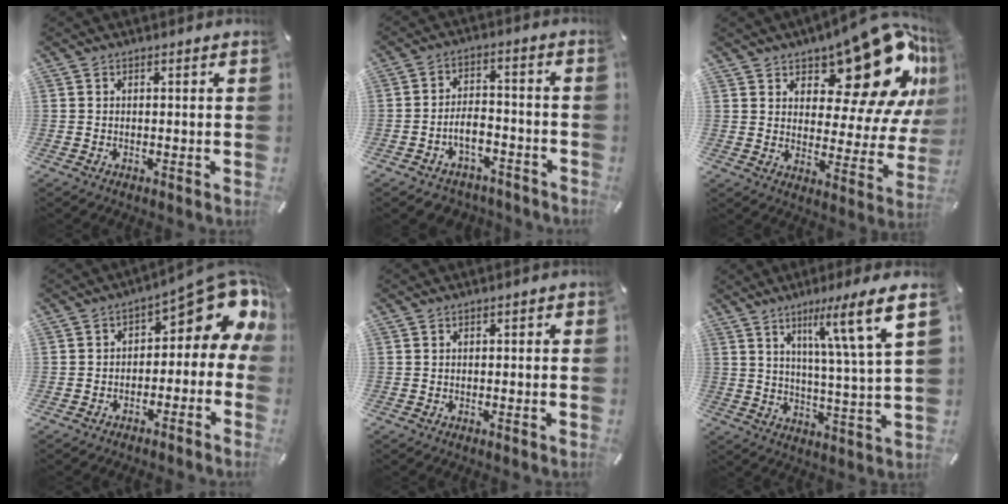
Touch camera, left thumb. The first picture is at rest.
{"total": 6.9, "force": [-3.2, 4.7, 3.9], "torque": [-0.075, 0.017, -0.058]}
{"total": 23.1, "force": [14.7, 10.5, 14.4], "torque": [-0.172, -0.113, 0.242]}
{"total": 10.4, "force": [4.2, 5.5, 7.9], "torque": [-0.088, -0.046, 0.063]}
{"total": 0.7, "force": [-0.3, 0.4, 0.5], "torque": [-0.010, 0.001, -0.006]}
{"total": 15.3, "force": [7.7, 0.9, 13.2], "torque": [-0.203, -0.038, 0.104]}